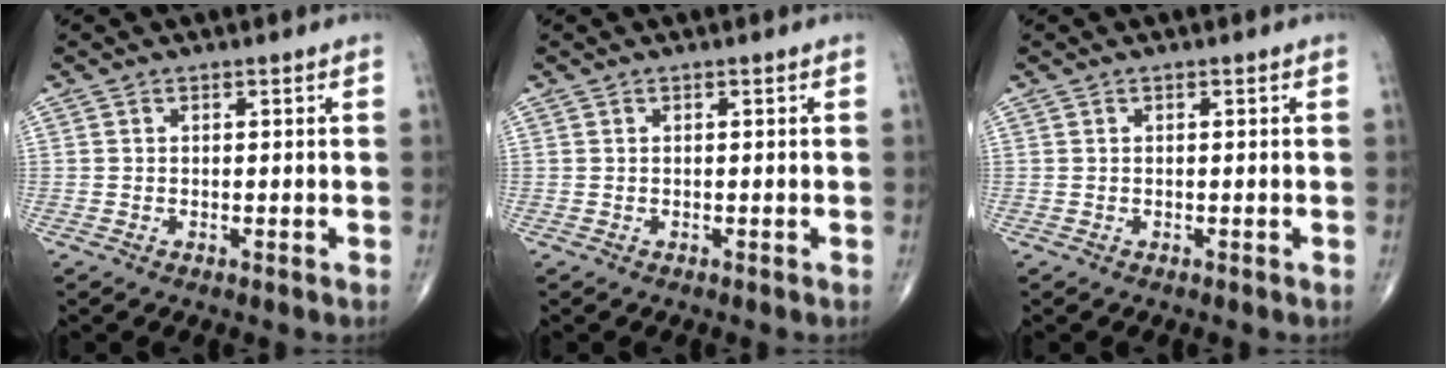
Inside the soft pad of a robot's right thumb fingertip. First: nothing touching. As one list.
[{"total": 0.0}, {"total": 0.0}]